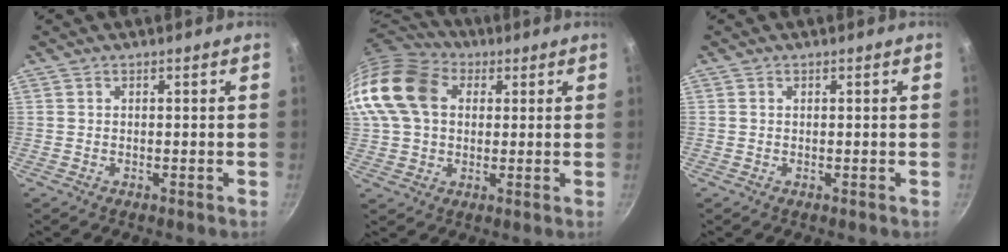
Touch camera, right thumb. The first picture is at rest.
{"total": 17.3, "force": [3.7, 12.8, 11.0], "torque": [-0.214, 0.028, 0.054]}
{"total": 0.0}